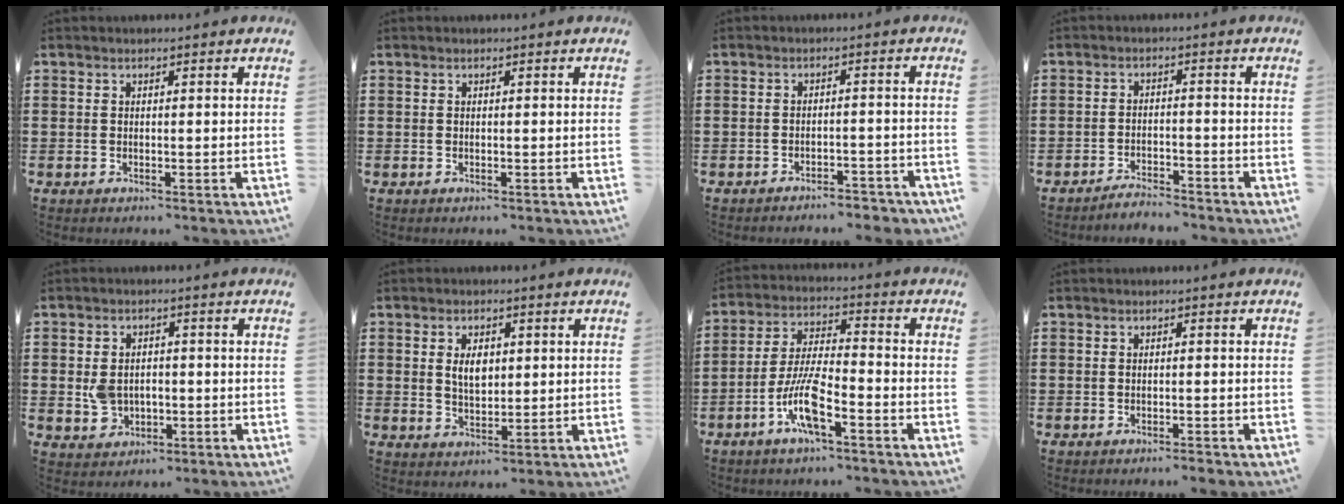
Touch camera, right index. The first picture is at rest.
{"total": 0.0}
{"total": 2.9, "force": [-2.9, 0.1, 0.4], "torque": [-0.012, 0.000, -0.060]}
{"total": 3.0, "force": [-3.0, 0.0, 0.2], "torque": [-0.008, 0.002, -0.060]}
{"total": 3.6, "force": [-0.3, 2.9, 2.2], "torque": [-0.055, 0.005, -0.009]}
{"total": 4.0, "force": [0.8, 2.3, 3.1], "torque": [-0.060, 0.007, 0.012]}
{"total": 9.0, "force": [-4.6, 2.1, 7.5], "torque": [-0.174, -0.009, -0.092]}
{"total": 0.8, "force": [-0.8, -0.1, 0.3], "torque": [-0.008, -0.003, -0.015]}